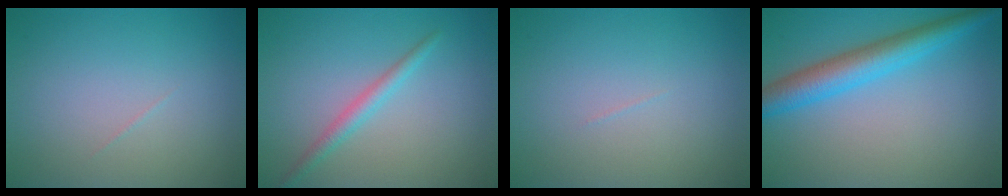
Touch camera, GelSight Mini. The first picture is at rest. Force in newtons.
{"total": 1.9, "press": 1.9, "slide": 0.1}
{"total": 0.0}
{"total": 5.2, "press": 5.2, "slide": 0.1}